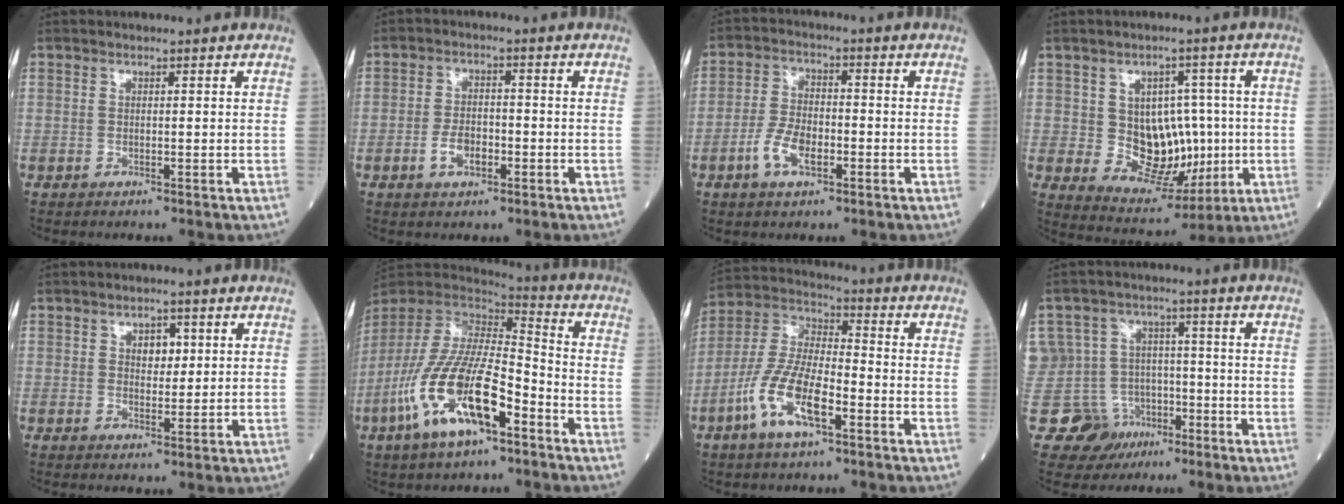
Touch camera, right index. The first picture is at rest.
{"total": 4.2, "force": [-1.7, 2.1, 3.2], "torque": [-0.062, 0.003, -0.031]}
{"total": 6.2, "force": [-2.7, 2.8, 4.9], "torque": [-0.104, 0.005, -0.051]}
{"total": 10.5, "force": [-0.1, 7.2, 7.6], "torque": [-0.112, 0.015, 0.017]}
{"total": 3.0, "force": [1.0, 1.9, 2.1], "torque": [-0.026, 0.002, 0.015]}
{"total": 17.5, "force": [-8.2, 5.4, 14.5], "torque": [-0.310, -0.009, -0.151]}
{"total": 12.1, "force": [-5.3, 3.6, 10.2], "torque": [-0.221, 0.001, -0.105]}
{"total": 13.3, "force": [-5.2, 12.1, 1.8], "torque": [-0.055, 0.059, -0.071]}